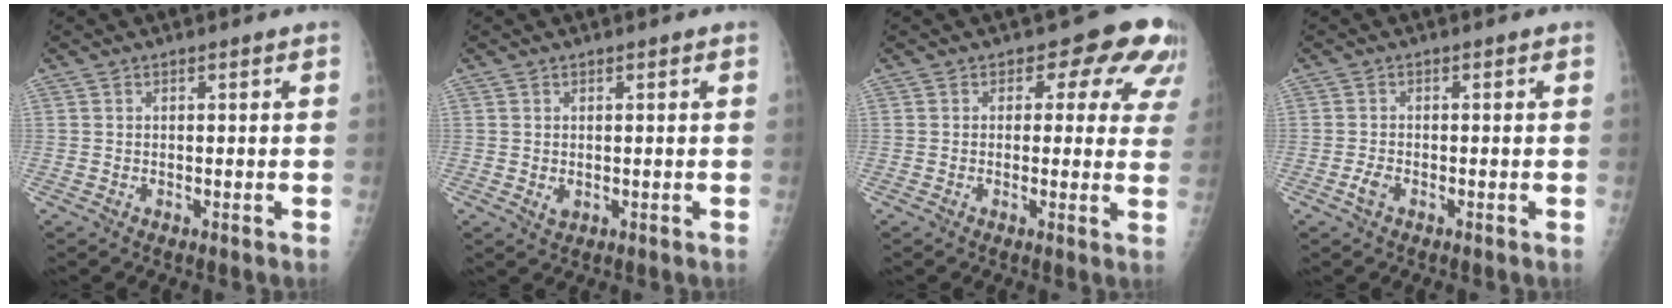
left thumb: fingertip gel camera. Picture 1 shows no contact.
{"total": 1.5, "force": [0.0, 1.0, 1.1], "torque": [-0.015, -0.003, 0.005]}
{"total": 9.2, "force": [4.5, 5.7, 5.5], "torque": [-0.010, -0.011, 0.029]}
{"total": 1.8, "force": [-1.0, 1.0, 1.2], "torque": [-0.030, 0.001, -0.021]}